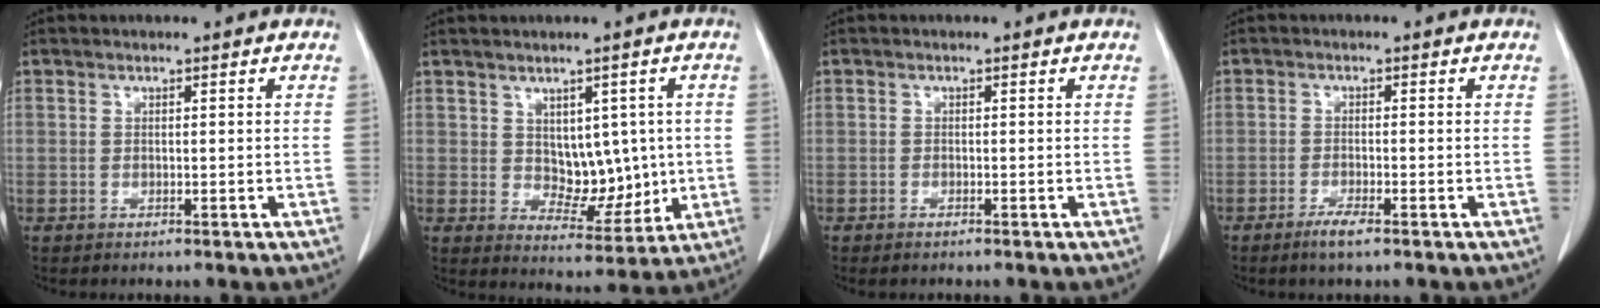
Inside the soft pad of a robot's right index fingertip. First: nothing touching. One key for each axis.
{"total": 7.2, "fx": 0.9, "fy": 4.5, "fz": 5.6, "tx": -0.069, "ty": 0.003, "tz": 0.036}
{"total": 0.7, "fx": -0.6, "fy": 0.1, "fz": 0.4, "tx": -0.017, "ty": -0.004, "tz": -0.006}
{"total": 2.8, "fx": -1.9, "fy": 0.1, "fz": 2.0, "tx": -0.043, "ty": -0.004, "tz": -0.036}